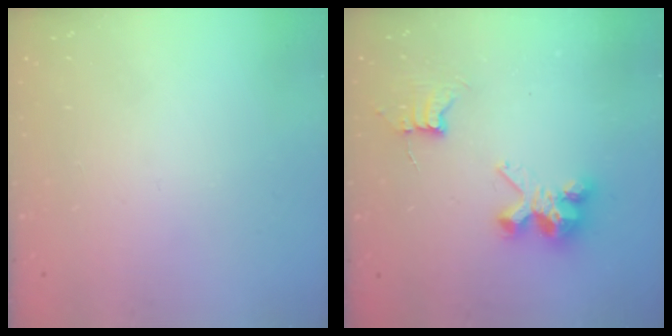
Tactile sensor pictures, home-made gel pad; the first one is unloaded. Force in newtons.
{"total": 8.7, "press": 8.7, "slide": 0.6}